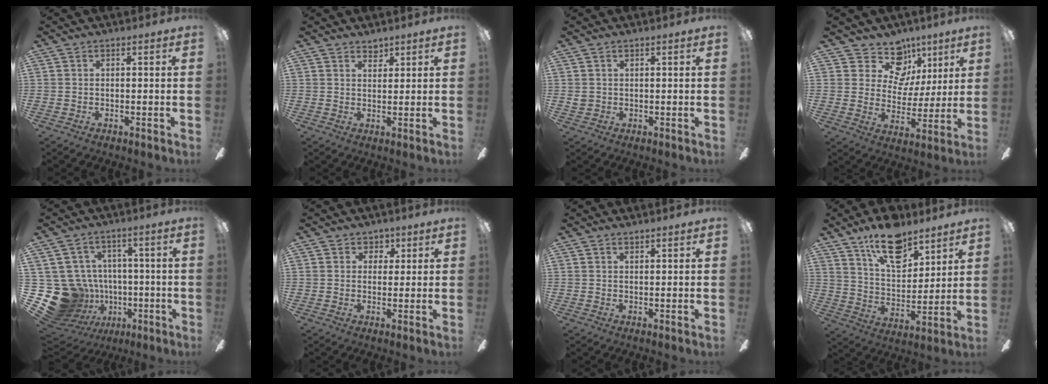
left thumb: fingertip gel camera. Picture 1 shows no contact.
{"total": 2.6, "force": [2.3, 1.1, 0.6], "torque": [0.001, -0.015, 0.040]}
{"total": 1.4, "force": [0.4, 1.2, 0.5], "torque": [-0.012, 0.004, 0.007]}
{"total": 13.8, "force": [8.3, 9.7, 5.2], "torque": [-0.082, -0.044, 0.157]}
{"total": 18.0, "force": [-3.9, 16.1, 7.0], "torque": [-0.168, 0.012, -0.025]}
{"total": 3.5, "force": [1.8, 3.0, 0.4], "torque": [-0.003, 0.002, 0.029]}
{"total": 1.0, "force": [0.9, 0.2, 0.3], "torque": [-0.008, 0.000, 0.017]}
{"total": 16.2, "force": [11.3, 7.7, 8.6], "torque": [-0.142, -0.054, 0.200]}